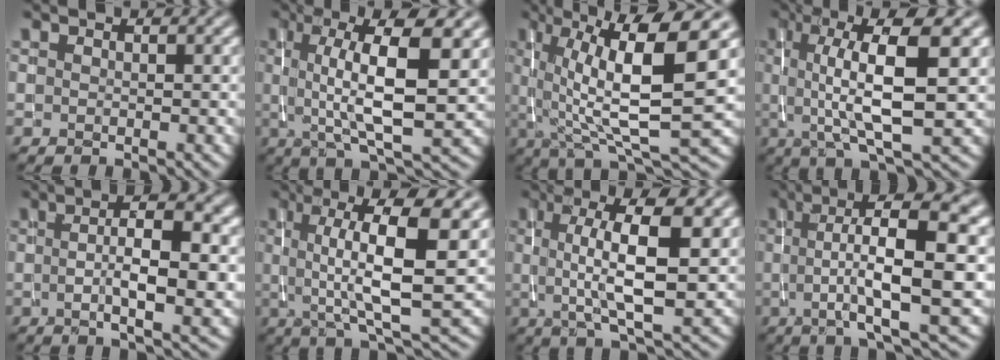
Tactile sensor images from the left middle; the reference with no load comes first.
{"total": 9.5, "force": [1.9, 2.4, 9.0], "torque": [-0.136, 0.001, 0.034]}
{"total": 11.7, "force": [3.0, 2.8, 10.9], "torque": [-0.185, 0.009, 0.060]}
{"total": 9.1, "force": [1.6, 2.2, 8.6], "torque": [-0.132, 0.004, 0.027]}
{"total": 6.9, "force": [0.1, 1.6, 6.7], "torque": [-0.099, 0.002, 0.001]}
{"total": 10.3, "force": [2.4, 2.4, 9.7], "torque": [-0.144, 0.006, 0.042]}
{"total": 8.3, "force": [1.3, 2.2, 7.9], "torque": [-0.124, 0.003, 0.020]}
{"total": 11.2, "force": [1.0, 2.3, 10.9], "torque": [-0.147, 0.015, 0.012]}